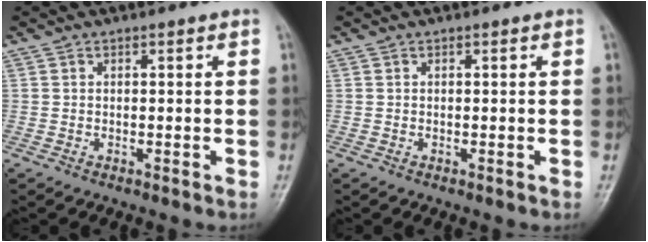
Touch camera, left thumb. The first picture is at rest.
{"total": 0.0}